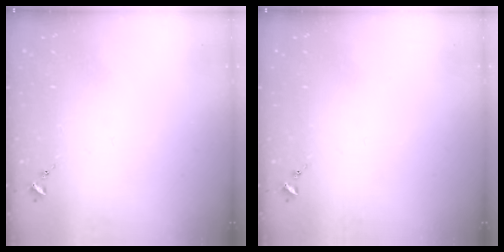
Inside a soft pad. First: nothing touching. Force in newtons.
{"total": 0.0}